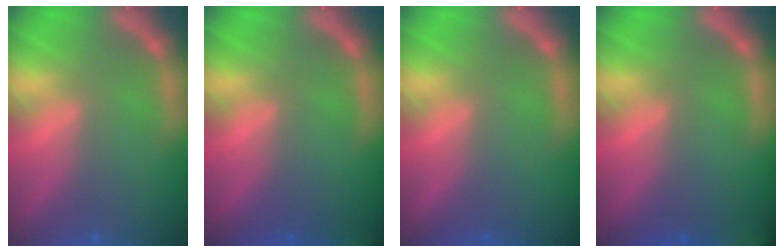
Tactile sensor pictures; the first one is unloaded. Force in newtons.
{"total": 0.9}
{"total": 0.0}
{"total": 1.9}